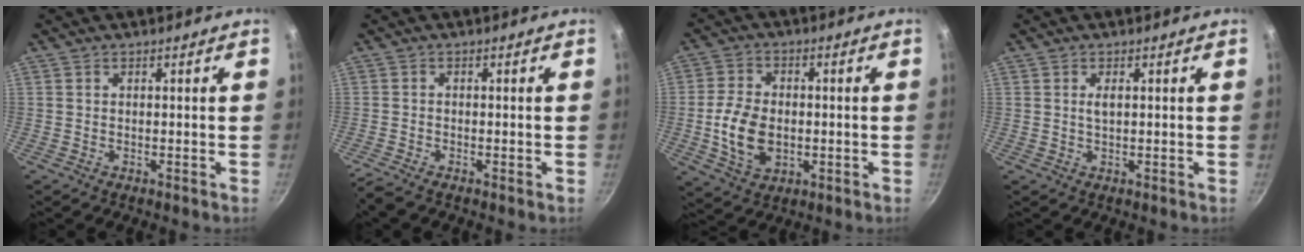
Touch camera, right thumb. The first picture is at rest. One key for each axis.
{"total": 2.3, "fx": -1.7, "fy": 0.3, "fz": 1.5, "tx": -0.051, "ty": 0.003, "tz": -0.042}
{"total": 10.4, "fx": -1.3, "fy": 7.0, "fz": 7.5, "tx": -0.136, "ty": 0.007, "tz": -0.020}
{"total": 1.6, "fx": 0.4, "fy": 0.6, "fz": 1.4, "tx": -0.026, "ty": 0.000, "tz": 0.009}